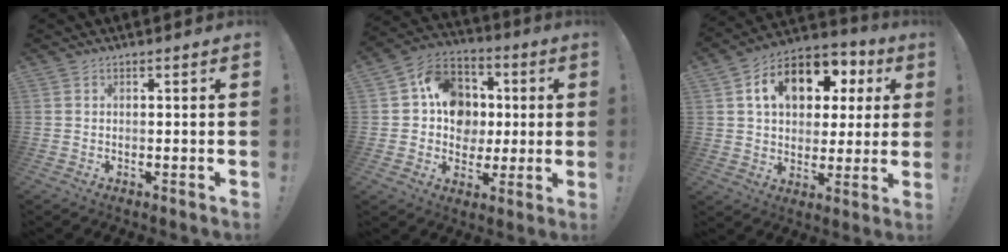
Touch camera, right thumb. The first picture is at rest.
{"total": 15.3, "force": [1.0, 13.4, 7.3], "torque": [-0.100, 0.014, 0.033]}
{"total": 16.2, "force": [6.3, 10.7, 10.5], "torque": [-0.158, -0.018, 0.111]}